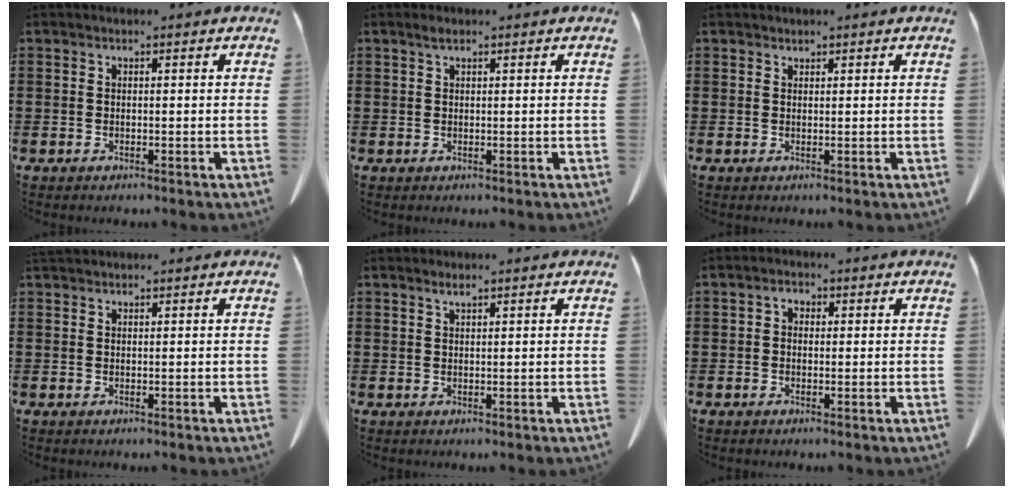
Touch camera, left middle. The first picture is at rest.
{"total": 0.9, "force": [0.5, 0.3, 0.6], "torque": [-0.014, 0.001, 0.010]}
{"total": 0.6, "force": [0.6, 0.1, -0.1], "torque": [0.000, 0.000, 0.013]}
{"total": 1.0, "force": [0.9, 0.2, 0.2], "torque": [-0.007, 0.001, 0.018]}
{"total": 1.2, "force": [0.9, 0.1, 0.8], "torque": [-0.017, 0.001, 0.017]}
{"total": 1.4, "force": [0.0, 1.0, 1.0], "torque": [-0.023, 0.006, -0.001]}